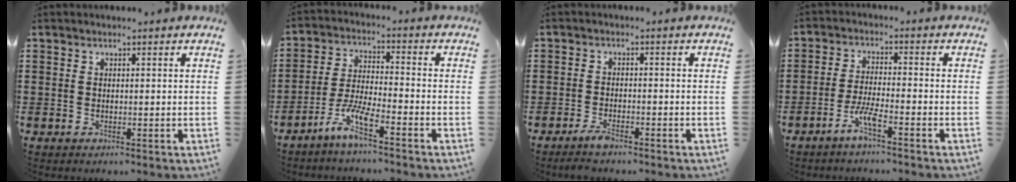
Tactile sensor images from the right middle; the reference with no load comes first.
{"total": 6.6, "force": [-4.6, 0.7, 4.6], "torque": [-0.101, -0.008, -0.090]}
{"total": 2.5, "force": [-1.9, 0.5, 1.5], "torque": [-0.039, -0.003, -0.040]}
{"total": 4.2, "force": [-2.7, 0.3, 3.2], "torque": [-0.068, -0.002, -0.052]}